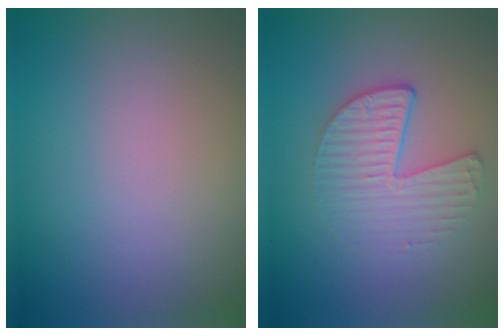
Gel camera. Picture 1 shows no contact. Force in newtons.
{"total": 3.6, "press": 2.7, "slide": 2.4}